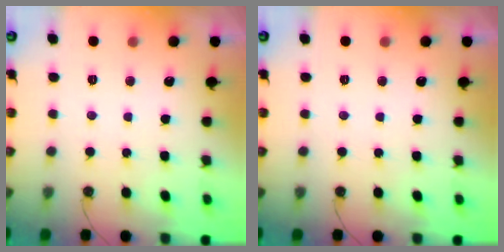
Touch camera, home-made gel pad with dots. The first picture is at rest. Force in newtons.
{"total": 0.0}